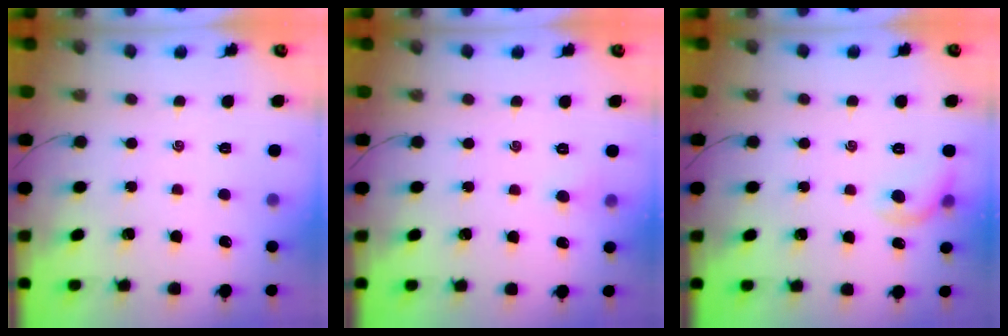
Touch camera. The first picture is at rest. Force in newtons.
{"total": 3.7, "press": 3.5, "slide": 1.2}
{"total": 6.9, "press": 6.8, "slide": 0.9}